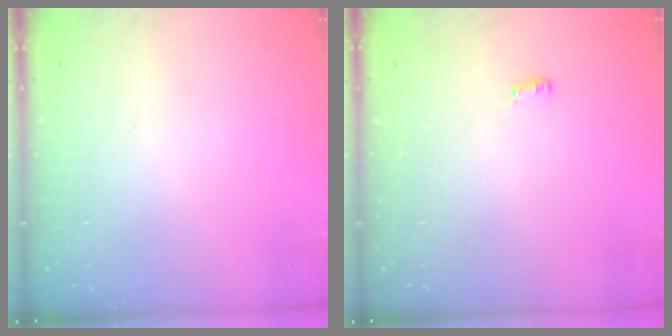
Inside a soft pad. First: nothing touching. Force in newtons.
{"total": 6.4, "press": 3.8, "slide": 5.1}